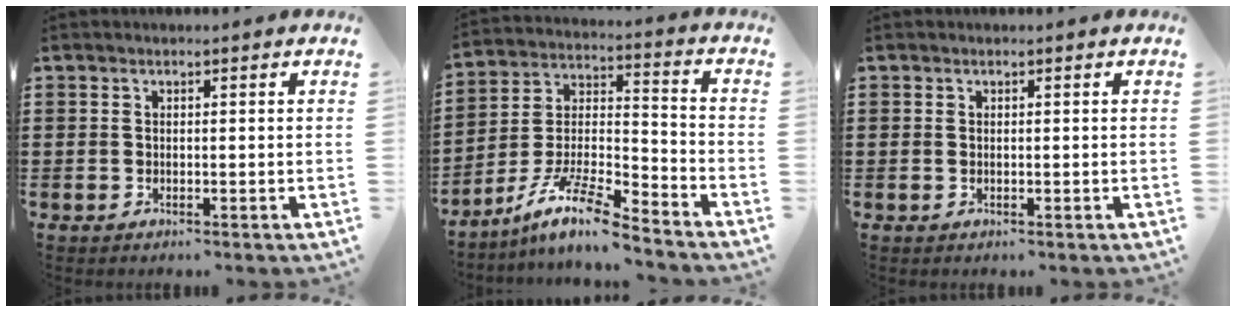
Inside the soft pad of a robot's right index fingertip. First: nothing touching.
{"total": 10.8, "force": [-8.8, 1.7, 6.2], "torque": [-0.125, 0.012, -0.174]}
{"total": 0.0}